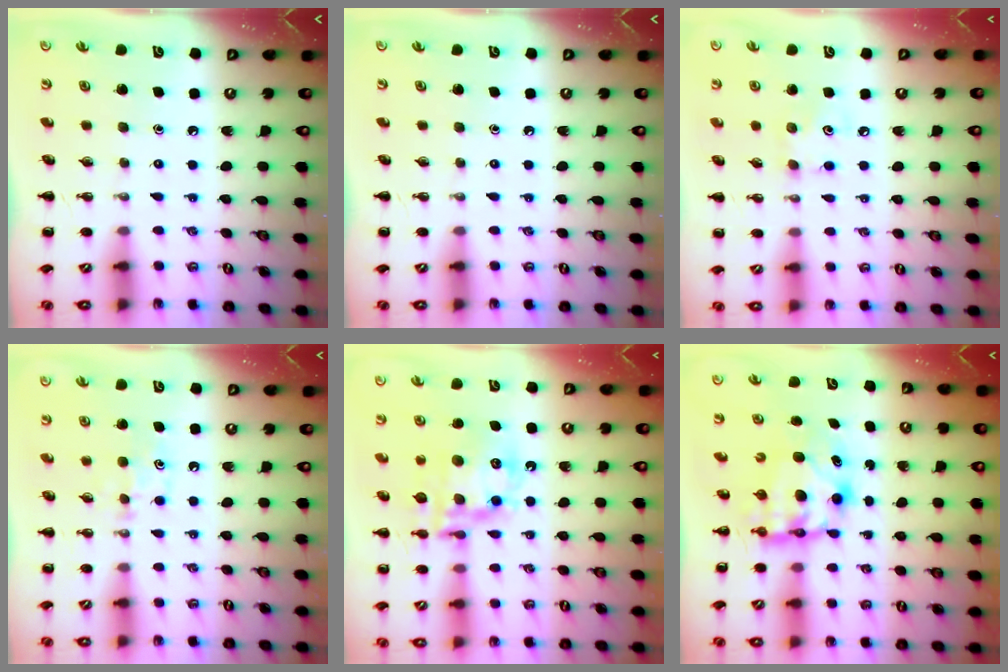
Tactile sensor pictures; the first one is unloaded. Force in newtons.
{"total": 0.0}
{"total": 4.3, "press": 4.2, "slide": 0.7}
{"total": 4.6, "press": 4.4, "slide": 1.3}
{"total": 15.2, "press": 14.8, "slide": 3.6}
{"total": 6.6, "press": 6.4, "slide": 1.7}